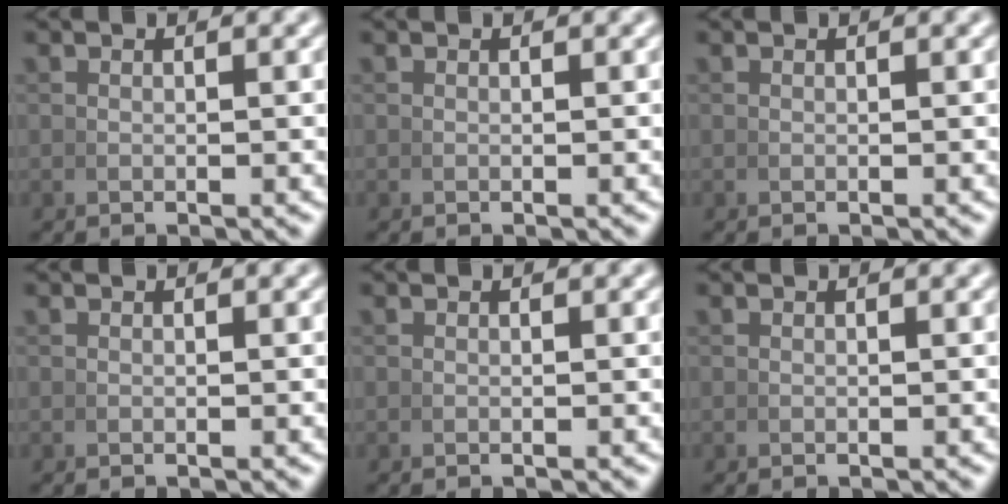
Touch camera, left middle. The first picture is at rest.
{"total": 0.0}
{"total": 0.0}
{"total": 0.0}
{"total": 0.0}
{"total": 0.0}